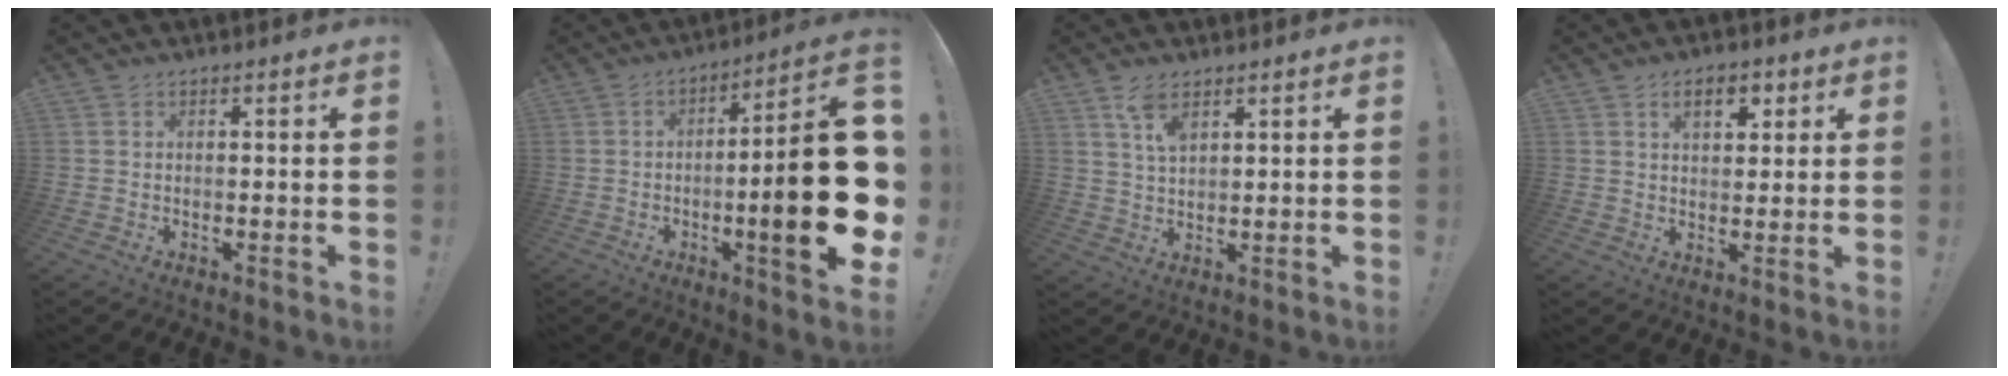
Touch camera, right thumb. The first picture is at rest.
{"total": 23.4, "force": [-3.3, 4.2, 22.8], "torque": [-0.335, 0.010, -0.048]}
{"total": 5.7, "force": [3.4, 2.5, 3.7], "torque": [-0.064, -0.014, 0.062]}
{"total": 6.6, "force": [3.1, 3.9, 4.4], "torque": [-0.064, 0.001, 0.053]}